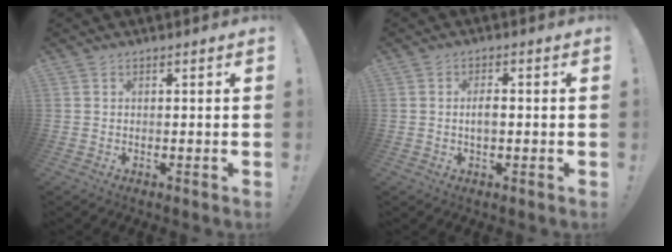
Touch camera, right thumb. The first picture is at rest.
{"total": 2.8, "force": [-0.2, 1.3, 2.5], "torque": [-0.031, 0.000, -0.009]}